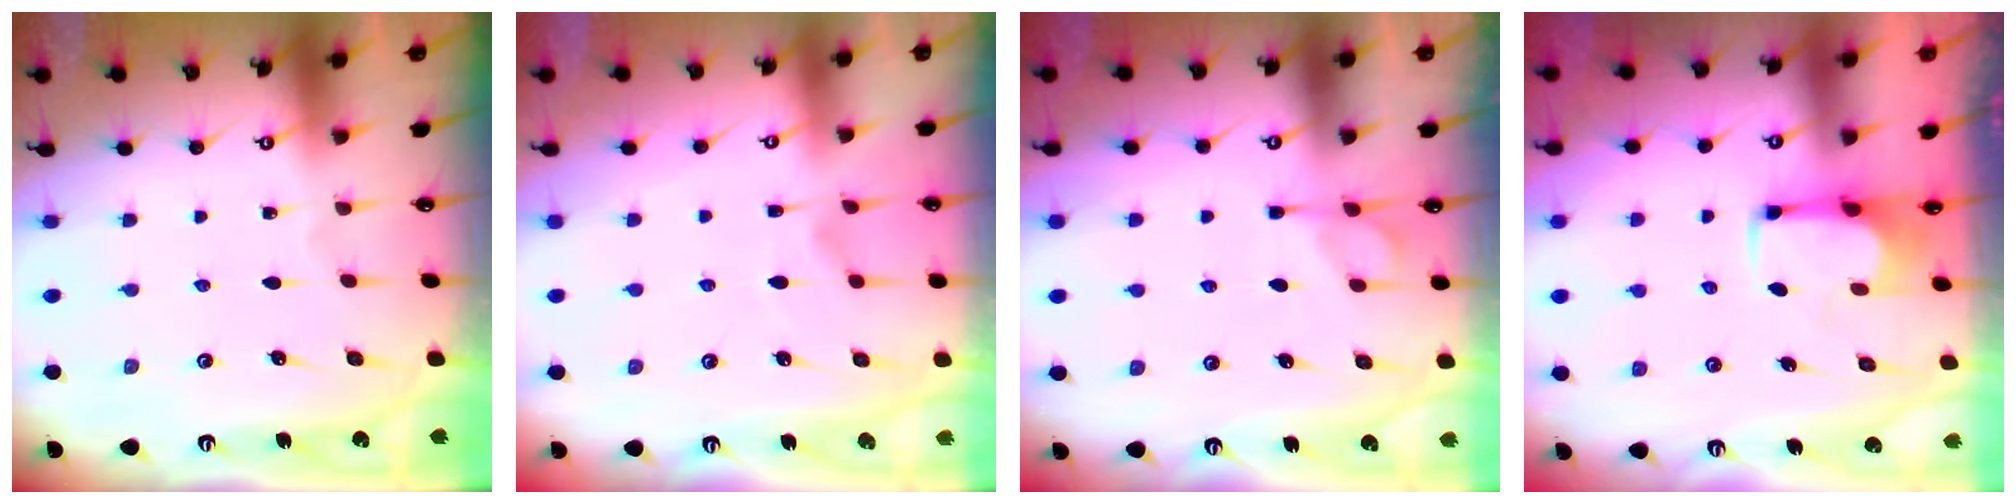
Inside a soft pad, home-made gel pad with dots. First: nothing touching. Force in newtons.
{"total": 2.5, "press": 2.1, "slide": 1.3}
{"total": 1.1, "press": 0.0, "slide": 1.0}
{"total": 2.5, "press": 2.4, "slide": 0.9}